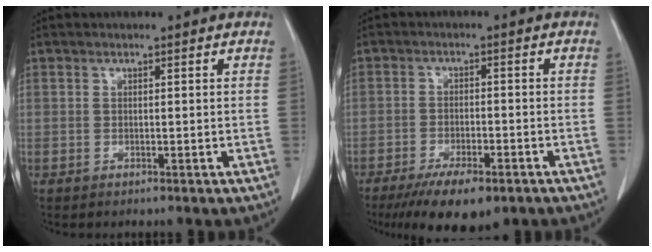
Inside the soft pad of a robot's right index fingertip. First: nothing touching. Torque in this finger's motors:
{"motor_torque": [0.27, -0.13, 0.14, 0.01]}